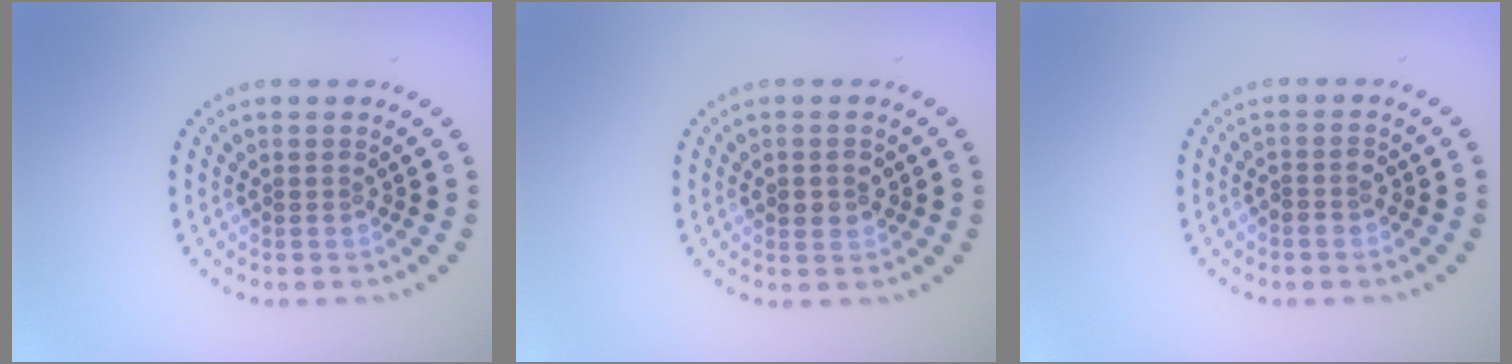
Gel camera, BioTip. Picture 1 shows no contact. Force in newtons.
{"total": 1.7, "press": 1.7, "slide": 0.2}
{"total": 1.3, "press": 1.2, "slide": 0.6}